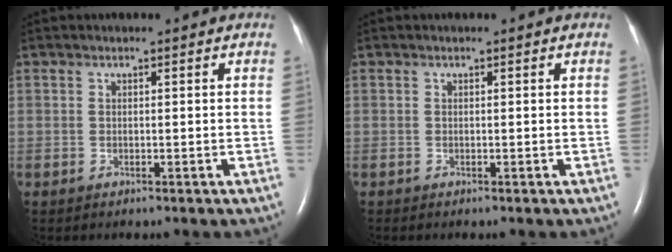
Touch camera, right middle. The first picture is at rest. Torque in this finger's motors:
{"motor_torque": [0.00, 0.00, 0.00, 0.00]}